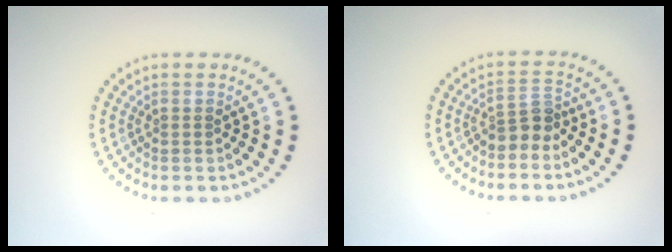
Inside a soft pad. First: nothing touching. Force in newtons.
{"total": 2.3, "press": 1.8, "slide": 1.6}